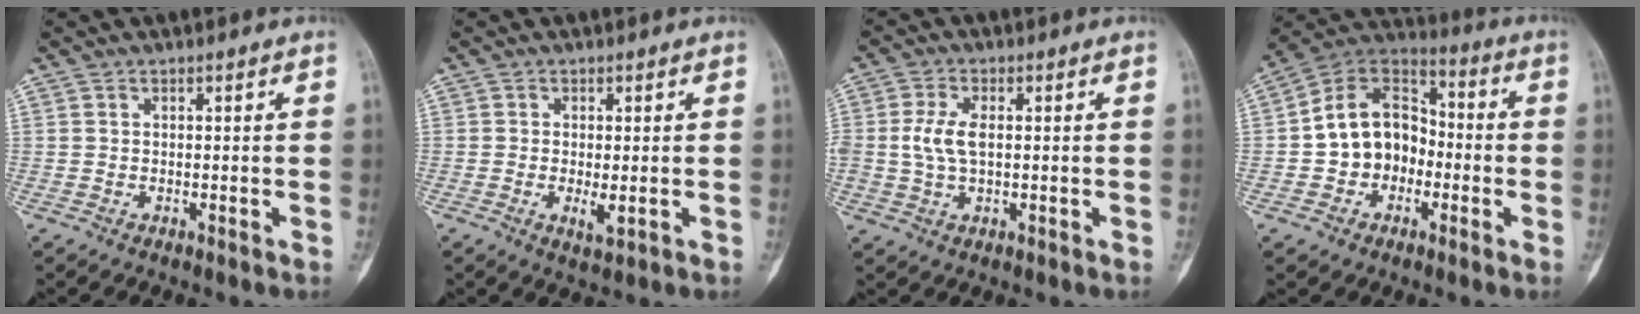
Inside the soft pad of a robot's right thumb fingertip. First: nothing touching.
{"total": 2.5, "force": [-0.5, 0.9, 2.3], "torque": [-0.040, -0.009, -0.008]}
{"total": 5.6, "force": [0.4, 3.0, 4.8], "torque": [-0.108, 0.003, 0.008]}
{"total": 14.1, "force": [-2.0, 11.1, 8.5], "torque": [-0.108, 0.046, -0.047]}